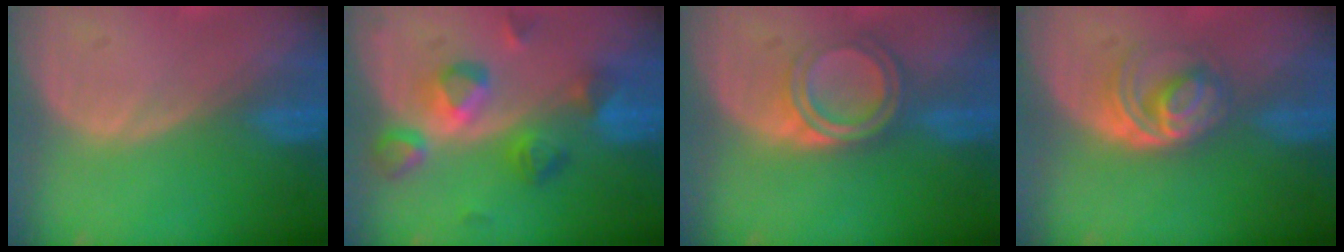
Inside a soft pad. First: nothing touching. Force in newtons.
{"total": 7.4, "press": 7.3, "slide": 0.8}
{"total": 5.7, "press": 5.1, "slide": 2.5}
{"total": 6.1, "press": 5.3, "slide": 3.1}